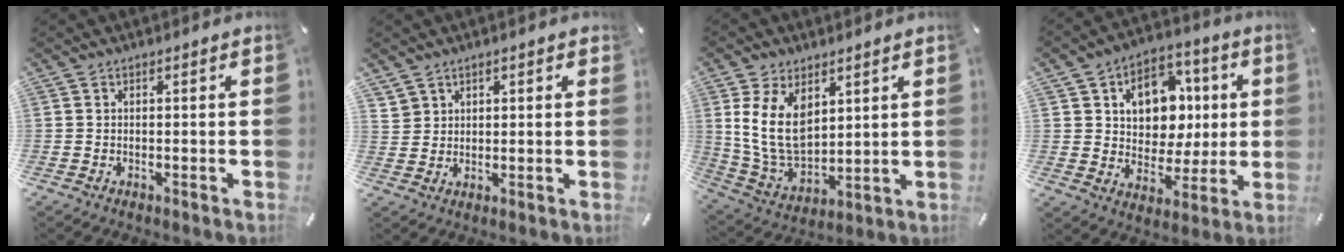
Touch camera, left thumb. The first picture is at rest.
{"total": 3.3, "force": [2.1, 2.5, -0.2], "torque": [0.001, -0.007, 0.039]}
{"total": 13.2, "force": [4.3, 9.0, 8.8], "torque": [-0.197, -0.020, 0.081]}
{"total": 12.4, "force": [2.6, 10.6, 5.9], "torque": [-0.084, -0.009, 0.054]}